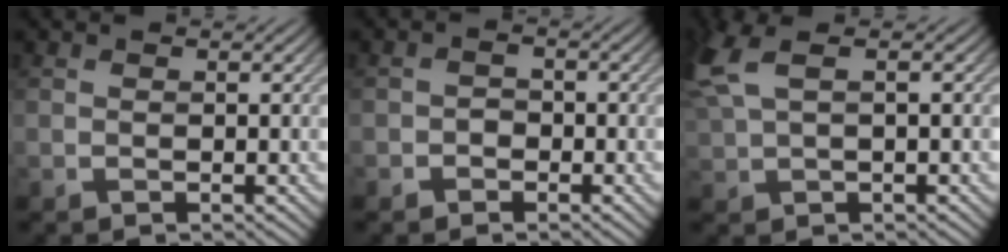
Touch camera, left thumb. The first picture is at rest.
{"total": 1.4, "force": [-0.8, 1.1, 0.5], "torque": [-0.005, 0.004, -0.018]}
{"total": 5.5, "force": [2.1, 2.1, 4.6], "torque": [-0.128, 0.015, 0.044]}